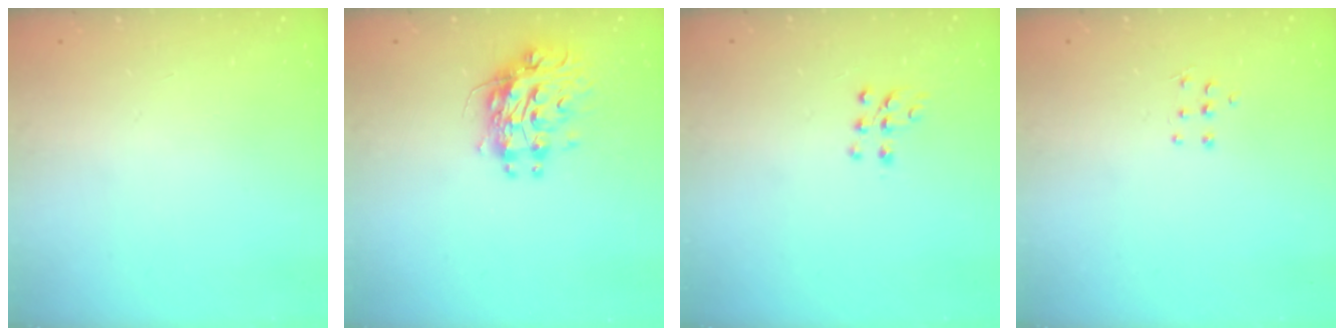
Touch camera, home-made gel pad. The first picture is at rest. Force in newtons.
{"total": 10.7, "press": 10.7, "slide": 0.9}
{"total": 6.9, "press": 6.8, "slide": 0.6}
{"total": 5.0, "press": 4.9, "slide": 0.5}